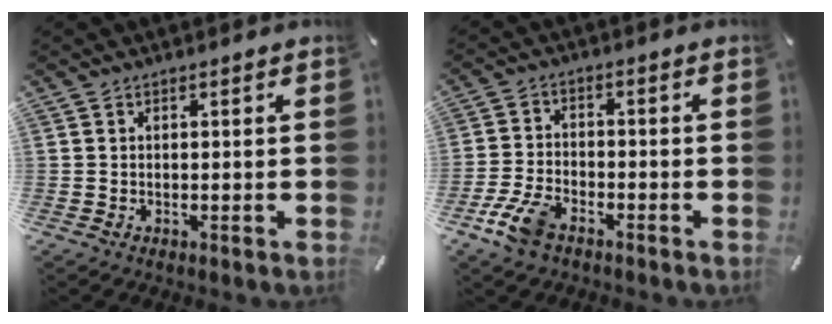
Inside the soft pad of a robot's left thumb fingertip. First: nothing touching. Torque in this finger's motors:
{"motor_torque": [-0.28, 0.41, 0.09, 0.09, 0.05]}